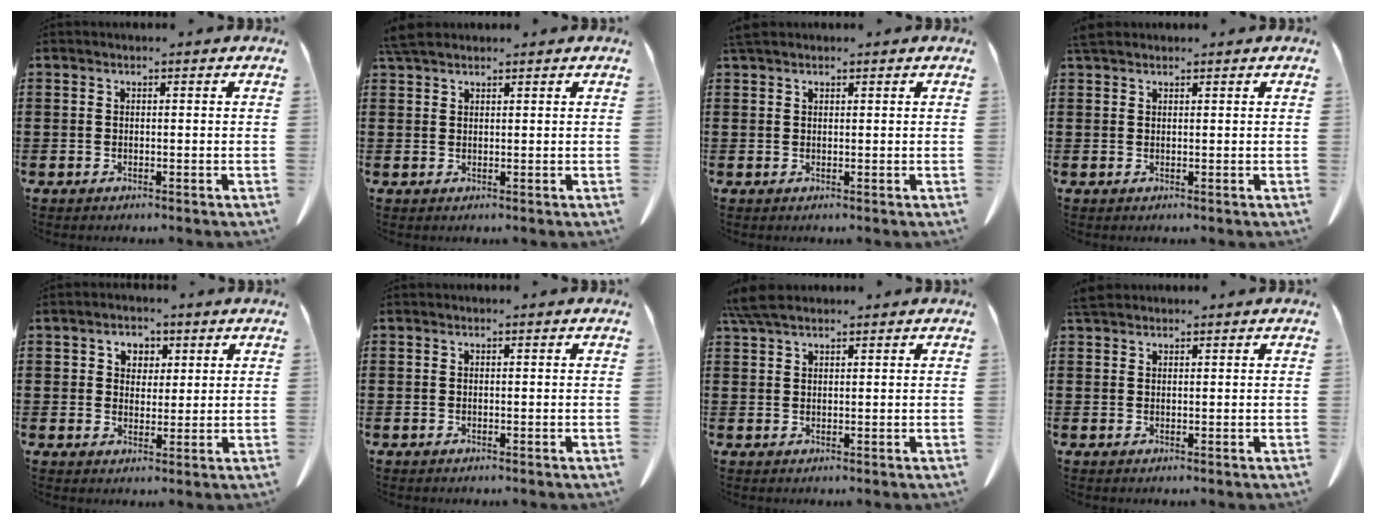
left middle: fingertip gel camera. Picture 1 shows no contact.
{"total": 3.1, "force": [2.5, 0.8, 1.5], "torque": [-0.038, 0.001, 0.050]}
{"total": 1.2, "force": [1.0, 0.3, 0.6], "torque": [-0.015, -0.001, 0.019]}
{"total": 1.6, "force": [1.4, 0.5, 0.7], "torque": [-0.018, 0.002, 0.028]}
{"total": 3.2, "force": [1.4, 2.7, 0.9], "torque": [-0.025, 0.009, 0.022]}
{"total": 0.0}
{"total": 4.1, "force": [3.2, 1.1, 2.4], "torque": [-0.055, 0.000, 0.062]}
{"total": 2.1, "force": [1.8, 0.6, 0.8], "torque": [-0.023, 0.003, 0.037]}